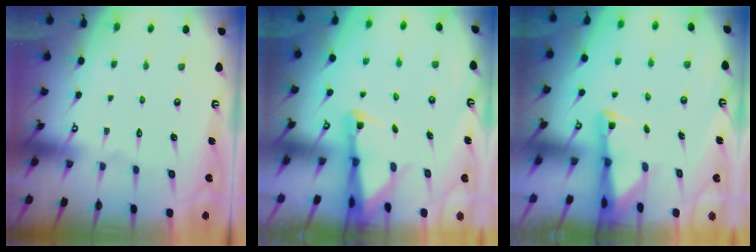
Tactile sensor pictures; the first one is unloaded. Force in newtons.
{"total": 2.9, "press": 2.9, "slide": 0.4}
{"total": 2.3, "press": 2.3, "slide": 0.5}